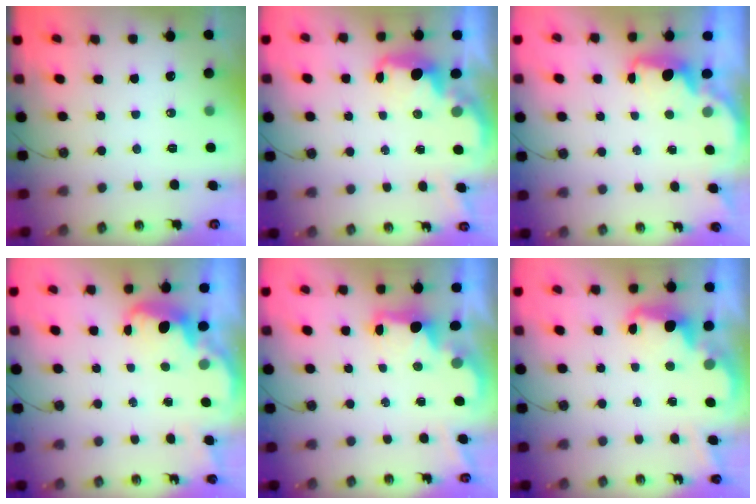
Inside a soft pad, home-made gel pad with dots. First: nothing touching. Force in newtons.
{"total": 2.6, "press": 2.6, "slide": 0.4}
{"total": 1.9, "press": 1.8, "slide": 0.7}
{"total": 2.6, "press": 2.6, "slide": 0.6}
{"total": 2.2, "press": 2.1, "slide": 0.8}
{"total": 2.4, "press": 2.4, "slide": 0.5}